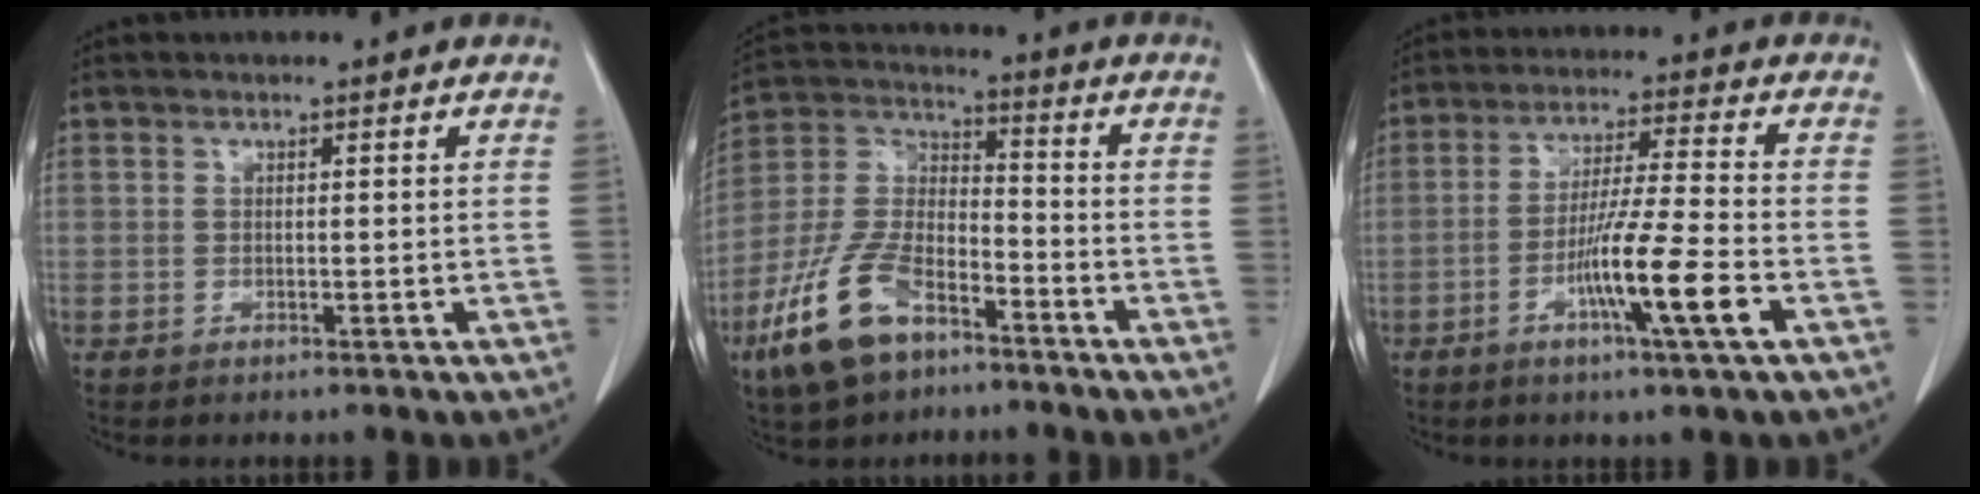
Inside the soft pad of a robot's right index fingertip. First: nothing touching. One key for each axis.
{"total": 14.0, "fx": -8.3, "fy": 6.5, "fz": 9.2, "tx": -0.207, "ty": -0.004, "tz": -0.162}
{"total": 10.8, "fx": -4.1, "fy": -0.7, "fz": 9.9, "tx": -0.180, "ty": -0.015, "tz": -0.077}